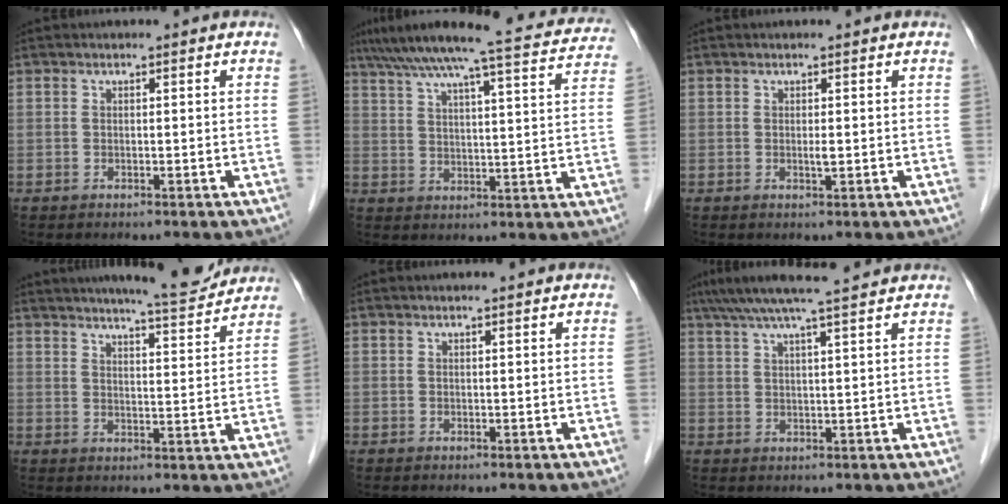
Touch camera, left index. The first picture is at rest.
{"total": 22.7, "force": [20.2, 1.7, 10.2], "torque": [-0.166, 0.008, 0.261]}
{"total": 0.8, "force": [0.1, 0.1, 0.8], "torque": [-0.018, -0.003, 0.002]}
{"total": 11.0, "force": [10.2, 0.6, 4.1], "torque": [-0.060, -0.002, 0.133]}
{"total": 1.3, "force": [1.2, 0.0, 0.5], "torque": [-0.008, 0.011, 0.019]}
{"total": 10.3, "force": [8.7, -0.4, 5.5], "torque": [-0.092, 0.032, 0.126]}